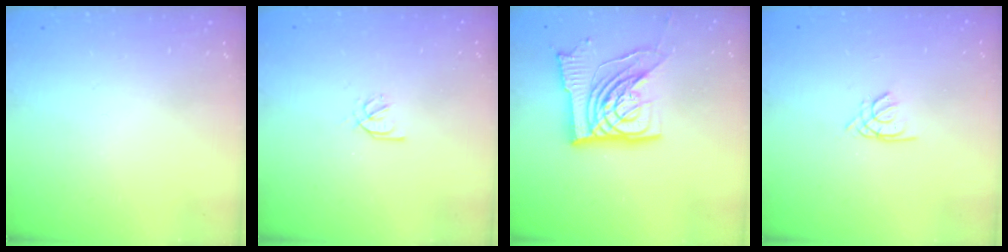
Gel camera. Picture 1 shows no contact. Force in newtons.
{"total": 1.8, "press": 1.8, "slide": 0.4}
{"total": 16.1, "press": 16.0, "slide": 1.8}
{"total": 1.4, "press": 1.4, "slide": 0.4}